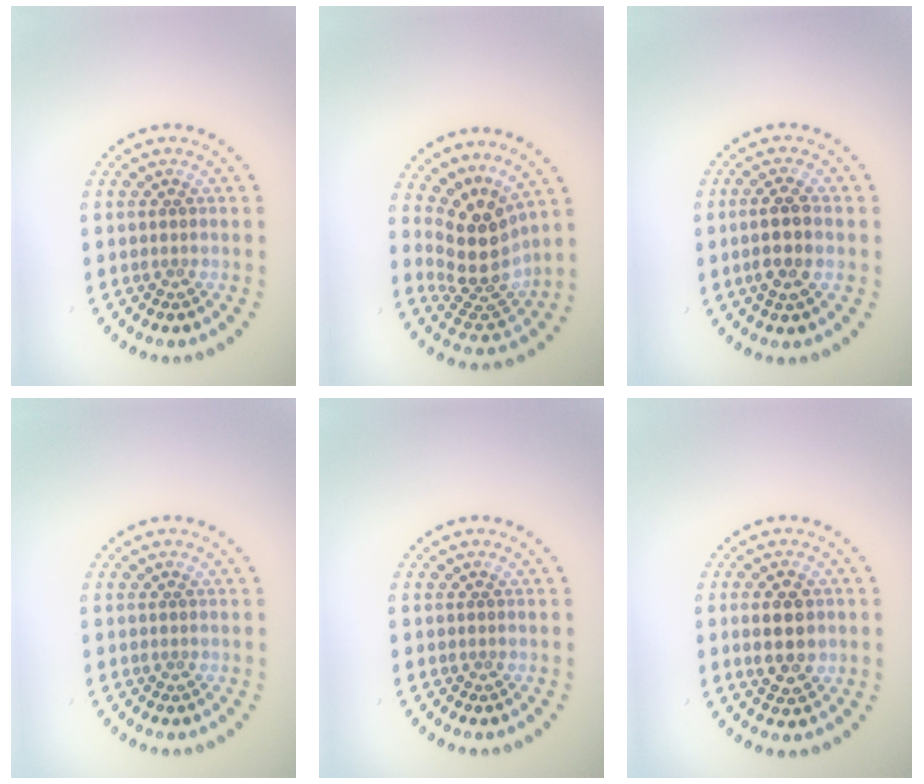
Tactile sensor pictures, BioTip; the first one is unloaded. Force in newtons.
{"total": 4.7, "press": 3.5, "slide": 3.2}
{"total": 2.8, "press": 2.7, "slide": 0.7}
{"total": 0.0}
{"total": 0.0}
{"total": 3.6, "press": 3.6, "slide": 0.1}